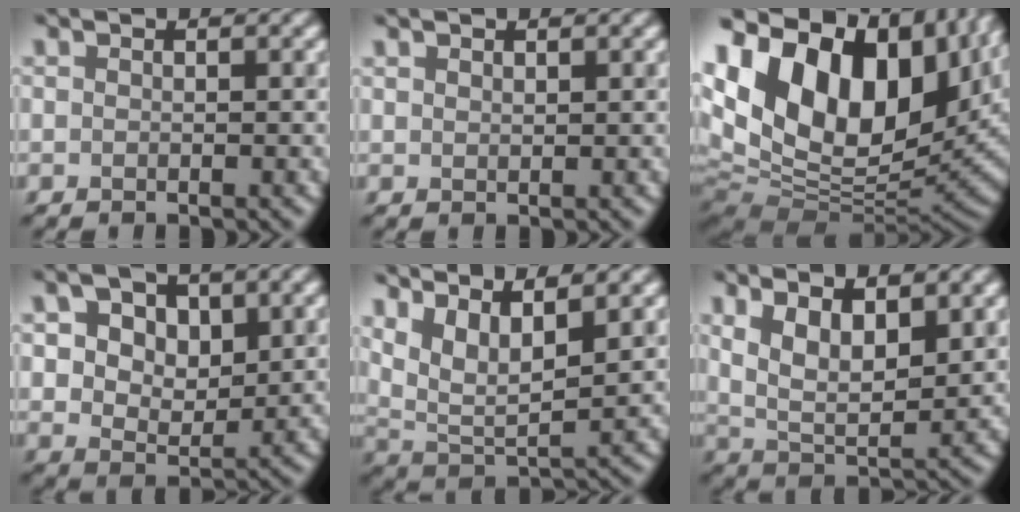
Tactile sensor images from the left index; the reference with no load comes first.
{"total": 0.8, "force": [0.7, 0.3, 0.3], "torque": [-0.006, 0.000, 0.016]}
{"total": 20.2, "force": [5.0, 12.6, 15.0], "torque": [-0.268, -0.011, 0.125]}
{"total": 7.3, "force": [2.3, 4.3, 5.4], "torque": [-0.098, -0.001, 0.038]}
{"total": 7.3, "force": [4.2, 2.4, 5.5], "torque": [-0.109, 0.004, 0.075]}
{"total": 6.7, "force": [2.6, 2.7, 5.5], "torque": [-0.105, -0.005, 0.048]}